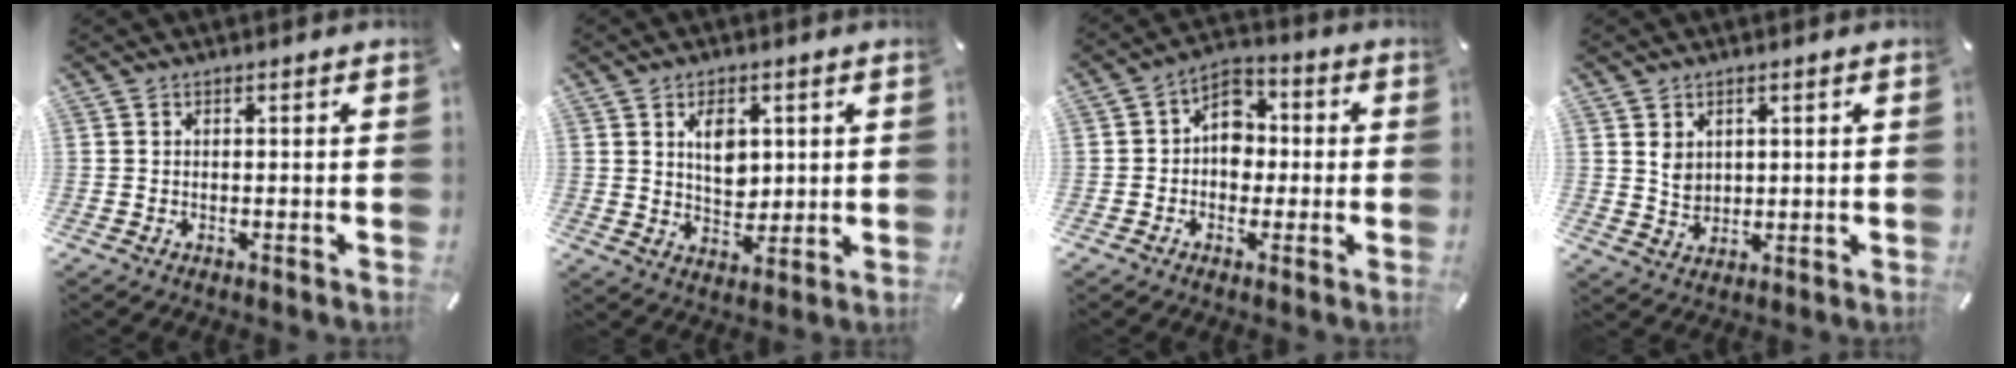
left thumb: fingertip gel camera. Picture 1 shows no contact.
{"total": 6.7, "force": [2.1, 4.8, 4.2], "torque": [-0.062, -0.001, 0.032]}
{"total": 7.6, "force": [-0.4, 6.4, 4.1], "torque": [-0.068, 0.019, -0.006]}
{"total": 4.2, "force": [1.6, 3.5, 1.6], "torque": [-0.020, -0.004, 0.028]}